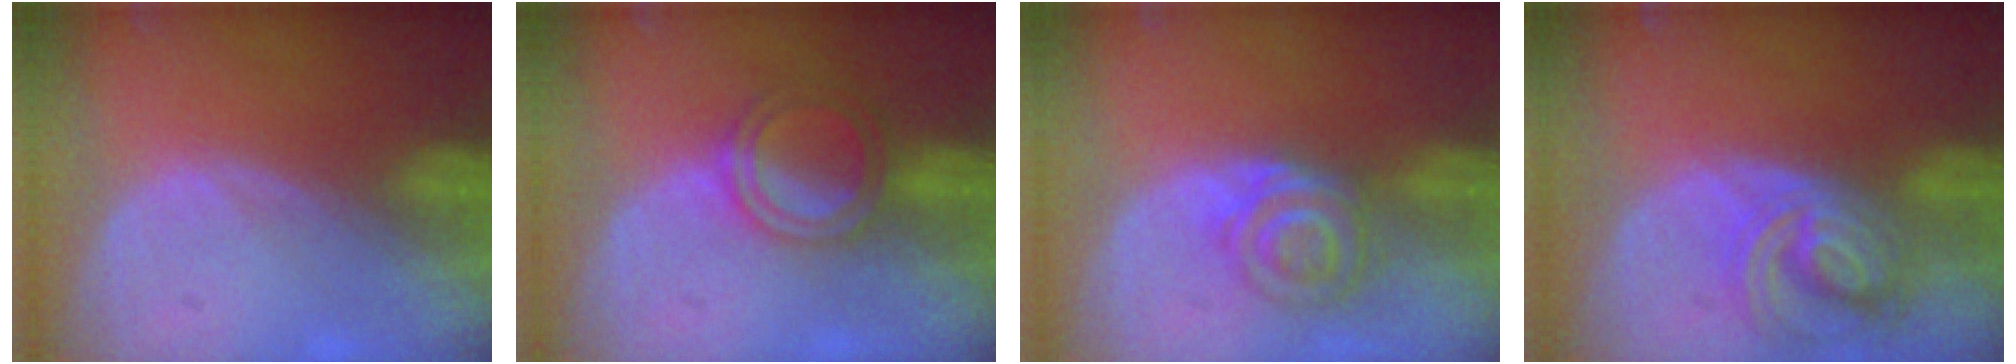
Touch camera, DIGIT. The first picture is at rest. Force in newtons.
{"total": 5.0, "press": 4.6, "slide": 1.9}
{"total": 5.7, "press": 5.4, "slide": 2.0}
{"total": 7.8, "press": 6.9, "slide": 3.8}